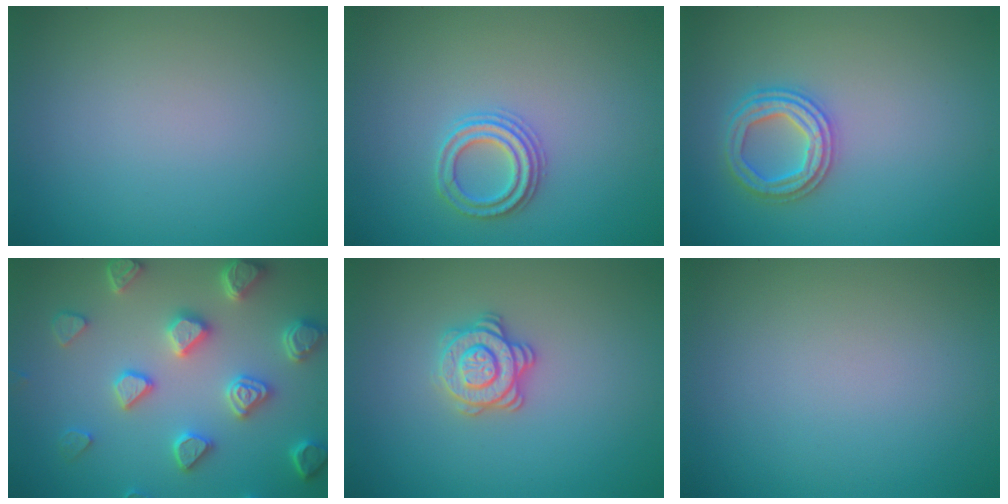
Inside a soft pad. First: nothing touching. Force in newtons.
{"total": 2.3, "press": 2.2, "slide": 0.5}
{"total": 3.1, "press": 3.1, "slide": 0.7}
{"total": 5.5, "press": 5.0, "slide": 2.4}
{"total": 2.9, "press": 2.7, "slide": 1.1}
{"total": 0.0}